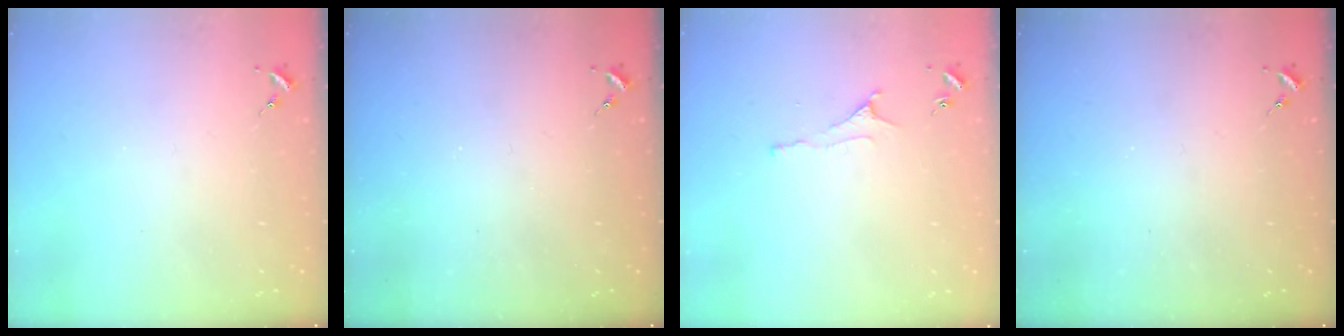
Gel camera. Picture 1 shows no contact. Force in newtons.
{"total": 0.0}
{"total": 3.8, "press": 3.8, "slide": 0.8}
{"total": 0.0}